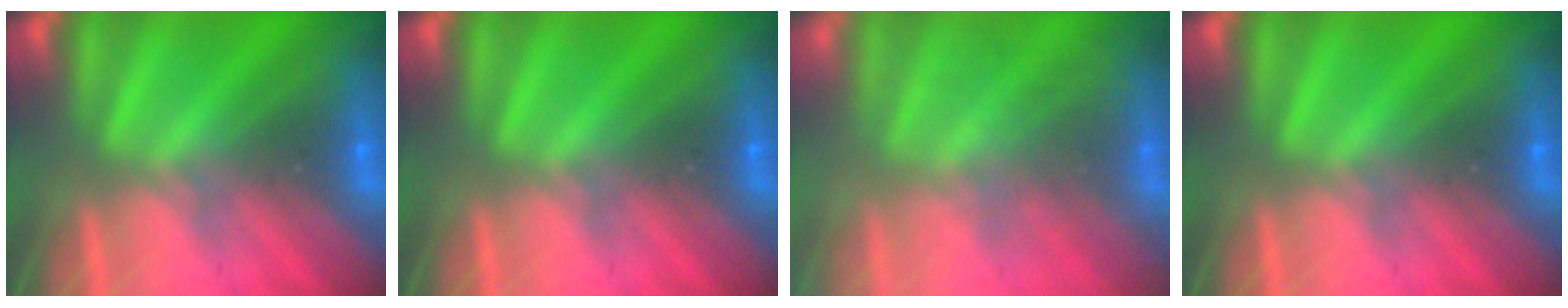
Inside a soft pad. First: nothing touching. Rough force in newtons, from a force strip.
{"total": 0.0}
{"total": 2.3}
{"total": 0.0}